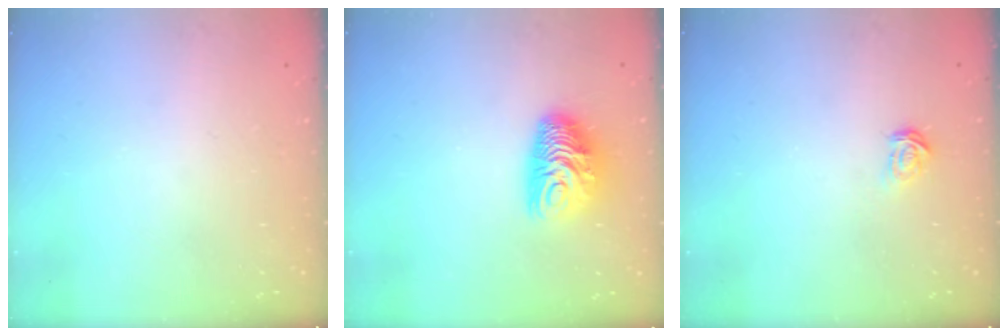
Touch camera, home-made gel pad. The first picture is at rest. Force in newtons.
{"total": 9.7, "press": 9.7, "slide": 0.4}
{"total": 2.1, "press": 2.1, "slide": 0.2}